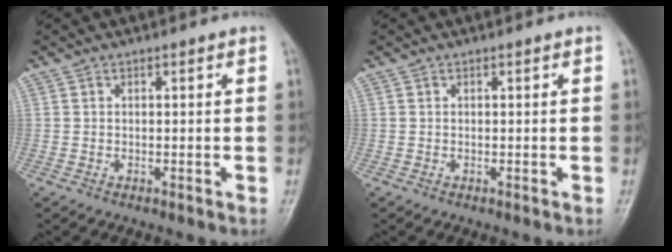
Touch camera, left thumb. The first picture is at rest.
{"total": 0.0}